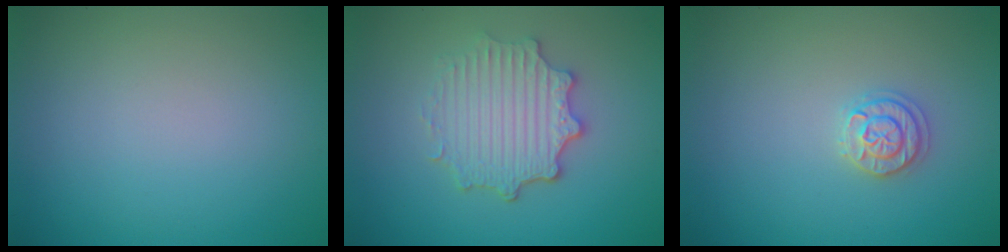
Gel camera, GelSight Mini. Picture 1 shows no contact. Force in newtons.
{"total": 4.5, "press": 3.7, "slide": 2.6}
{"total": 1.8, "press": 1.8, "slide": 0.1}